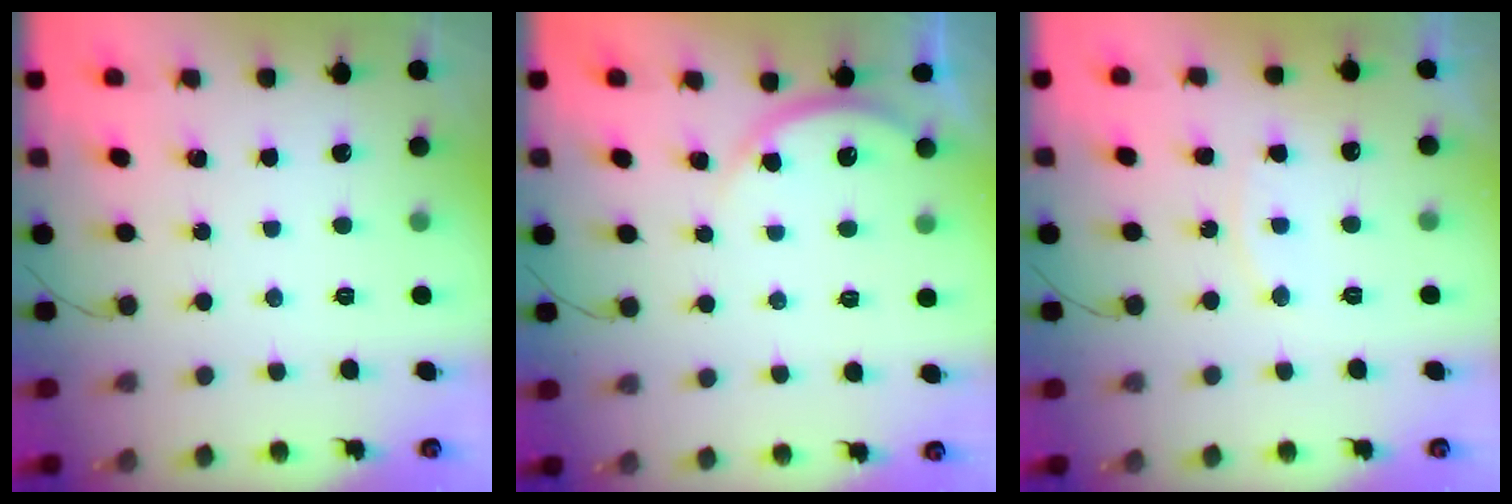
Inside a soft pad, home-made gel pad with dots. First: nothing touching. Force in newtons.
{"total": 3.0, "press": 2.9, "slide": 0.4}
{"total": 7.4, "press": 7.4, "slide": 0.5}